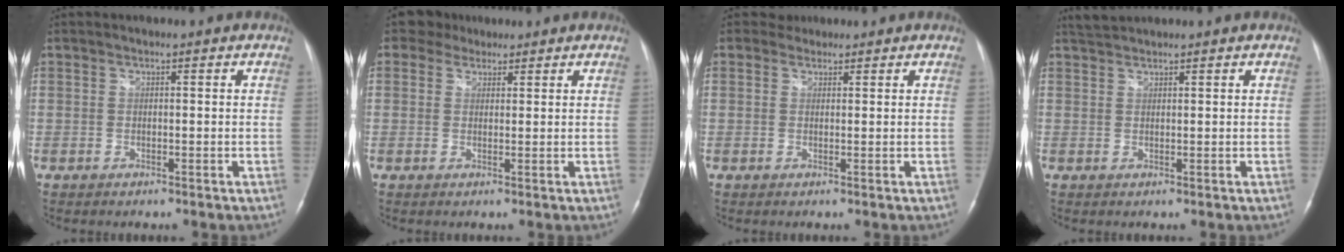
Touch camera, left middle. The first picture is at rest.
{"total": 3.0, "force": [2.2, 2.1, 0.0], "torque": [-0.001, 0.015, 0.033]}
{"total": 1.6, "force": [1.4, 0.8, -0.4], "torque": [0.007, 0.008, 0.018]}
{"total": 2.0, "force": [2.0, -0.1, 0.1], "torque": [-0.010, 0.012, 0.042]}